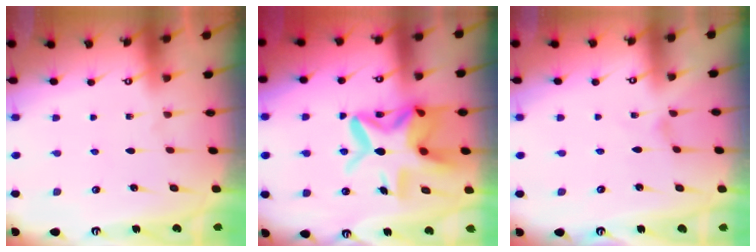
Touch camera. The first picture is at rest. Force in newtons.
{"total": 16.0, "press": 15.8, "slide": 2.2}
{"total": 0.0}